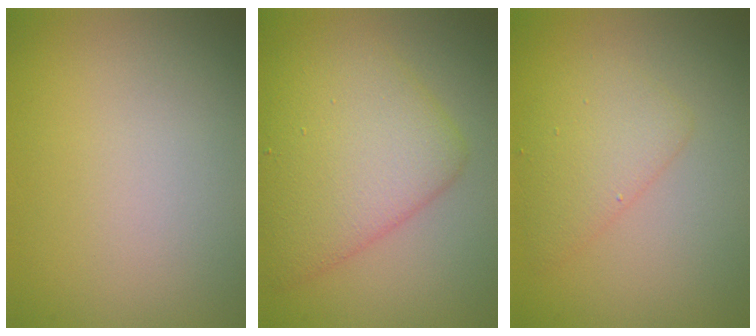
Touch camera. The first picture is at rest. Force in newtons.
{"total": 6.9, "press": 6.9, "slide": 0.1}
{"total": 2.8, "press": 2.8, "slide": 0.1}